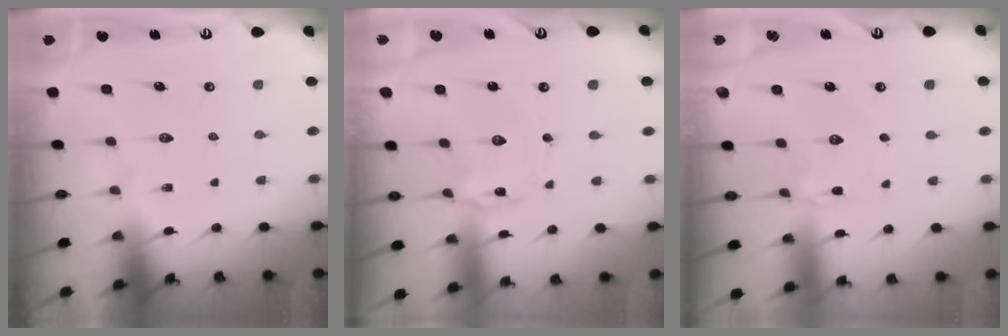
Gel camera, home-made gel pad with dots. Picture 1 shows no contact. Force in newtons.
{"total": 1.2, "press": 1.2, "slide": 0.1}
{"total": 1.0, "press": 1.0, "slide": 0.1}